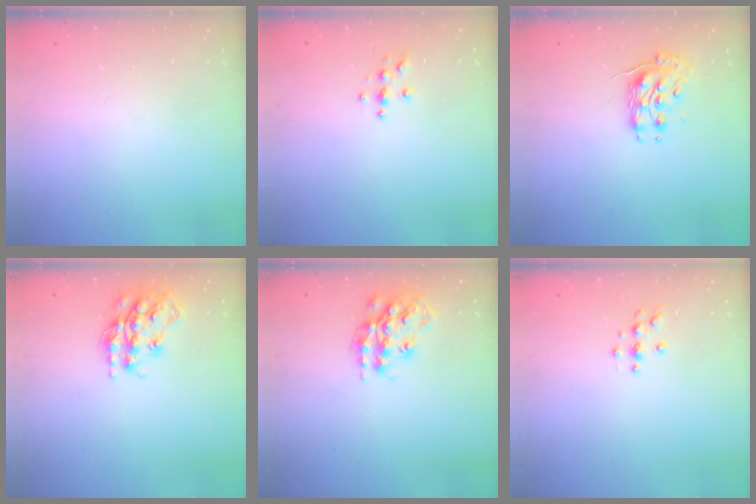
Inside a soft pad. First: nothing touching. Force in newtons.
{"total": 4.0, "press": 3.9, "slide": 0.4}
{"total": 10.2, "press": 10.2, "slide": 0.6}
{"total": 15.2, "press": 15.2, "slide": 0.8}
{"total": 16.3, "press": 16.3, "slide": 0.8}
{"total": 3.7, "press": 3.6, "slide": 0.5}